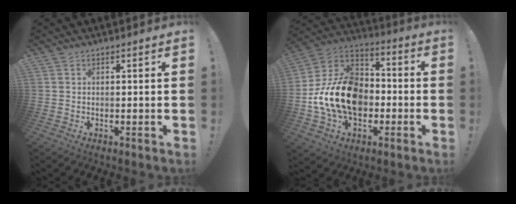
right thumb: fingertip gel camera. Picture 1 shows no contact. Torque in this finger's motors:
{"motor_torque": [2.43, 2.41, 0.26, -0.08, 0.35]}